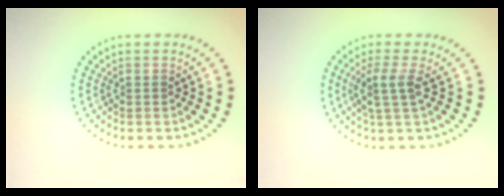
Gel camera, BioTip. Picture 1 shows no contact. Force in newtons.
{"total": 2.6, "press": 2.0, "slide": 1.6}